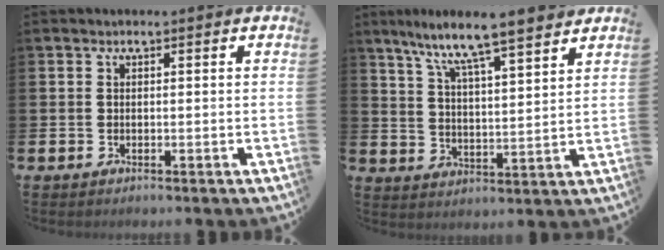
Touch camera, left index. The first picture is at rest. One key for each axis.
{"total": 8.7, "fx": 7.9, "fy": 0.3, "fz": 3.5, "tx": -0.089, "ty": -0.050, "tz": 0.135}